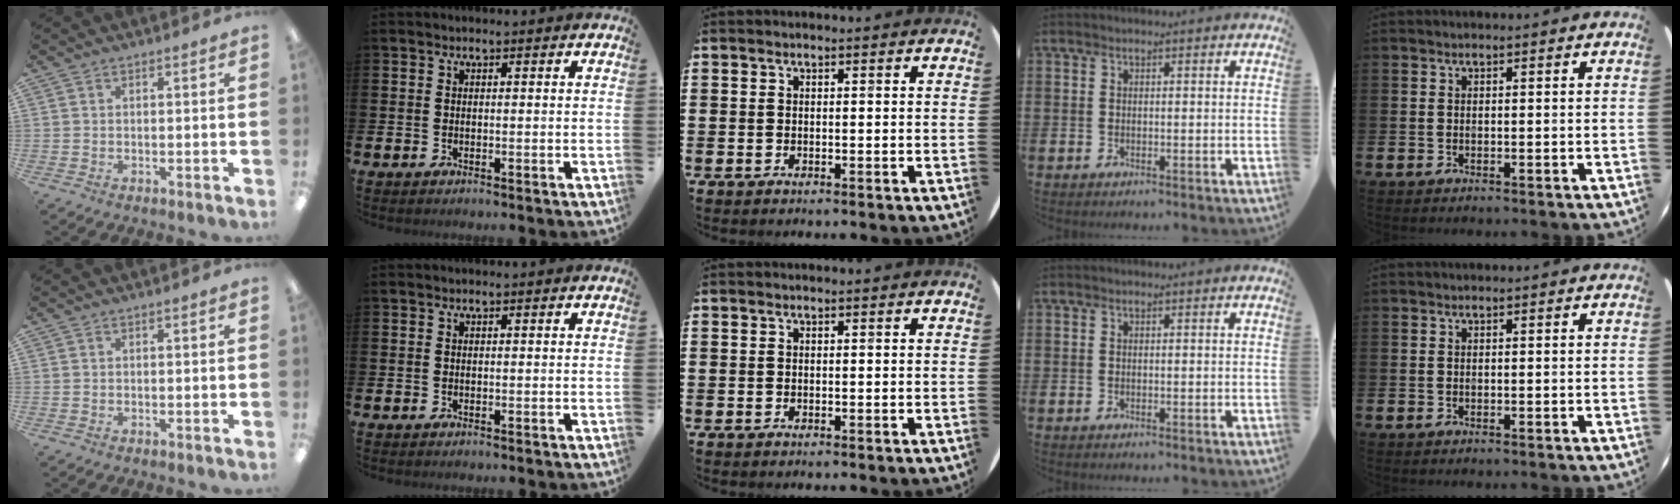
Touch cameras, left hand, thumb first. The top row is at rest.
{}